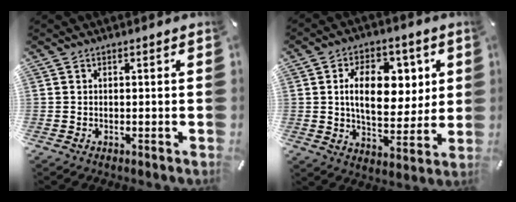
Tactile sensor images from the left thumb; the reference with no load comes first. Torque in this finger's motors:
{"motor_torque": [0.51, 0.61, 0.85, -0.70, 0.46]}